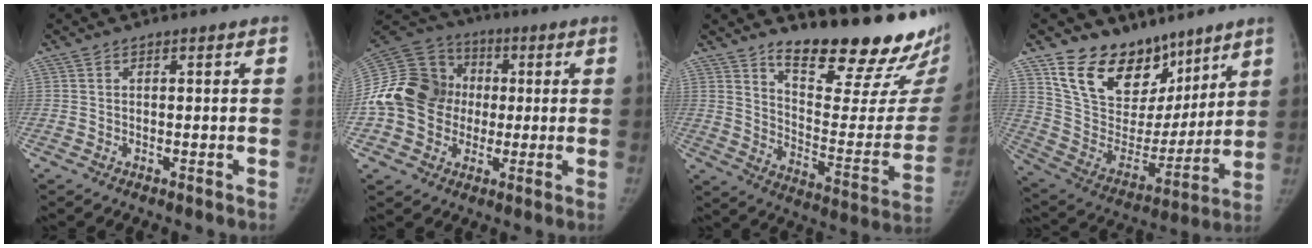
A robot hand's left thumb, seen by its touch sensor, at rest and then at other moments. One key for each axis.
{"total": 19.5, "fx": -0.8, "fy": 16.8, "fz": 10.0, "tx": -0.199, "ty": 0.036, "tz": -0.017}
{"total": 24.5, "fx": 18.8, "fy": 6.0, "fz": 14.5, "tx": -0.169, "ty": -0.148, "tz": 0.267}
{"total": 20.0, "fx": 14.2, "fy": 12.2, "fz": 7.1, "tx": -0.065, "ty": -0.084, "tz": 0.255}